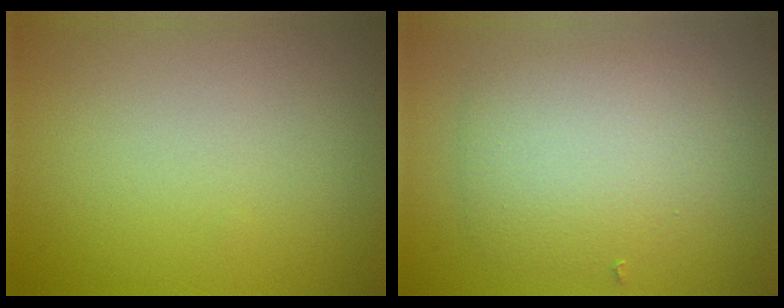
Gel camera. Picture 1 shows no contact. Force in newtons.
{"total": 4.6, "press": 4.6, "slide": 0.1}